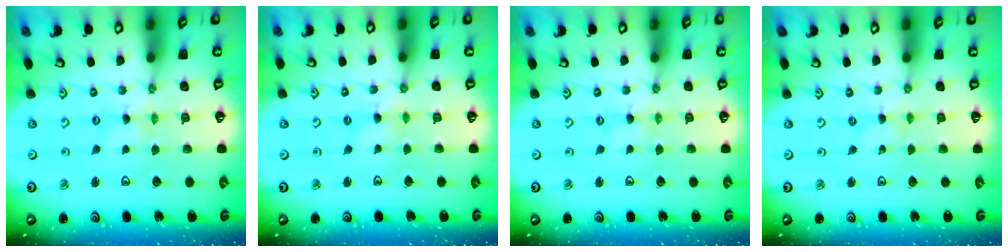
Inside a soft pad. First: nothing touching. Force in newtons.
{"total": 1.9, "press": 1.9, "slide": 0.3}
{"total": 0.0}
{"total": 0.0}